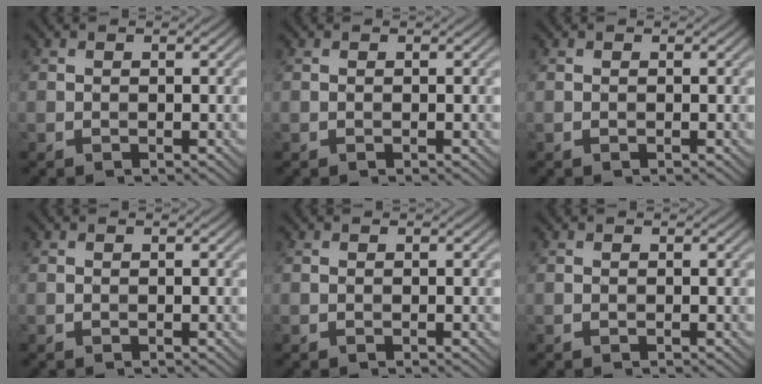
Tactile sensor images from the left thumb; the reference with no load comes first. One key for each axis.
{"total": 0.0}
{"total": 0.0}
{"total": 0.0}
{"total": 0.0}
{"total": 0.0}